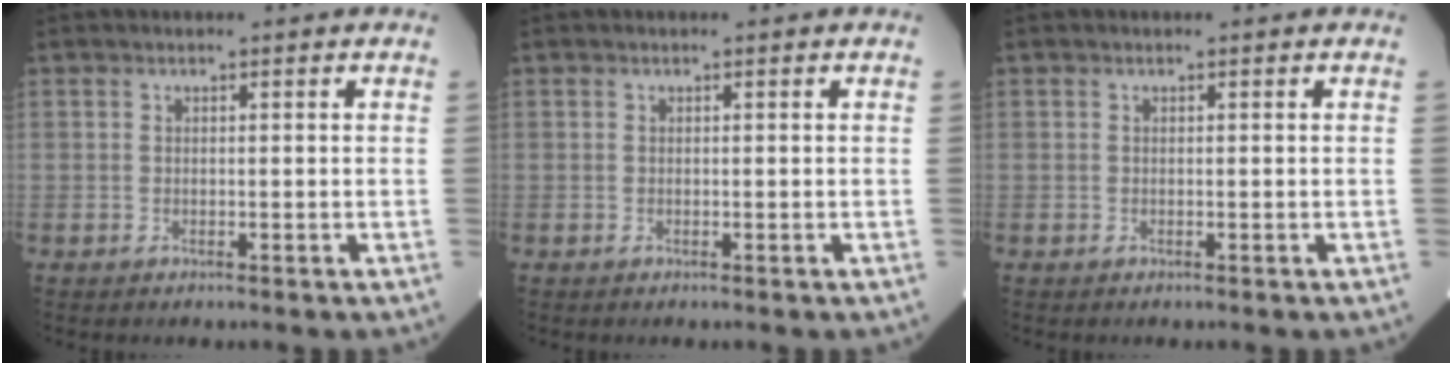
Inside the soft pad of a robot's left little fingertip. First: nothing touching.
{"total": 0.0}
{"total": 0.0}